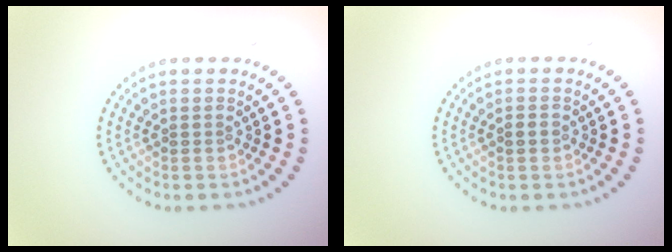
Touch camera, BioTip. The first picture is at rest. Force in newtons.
{"total": 1.0, "press": 1.0, "slide": 0.1}